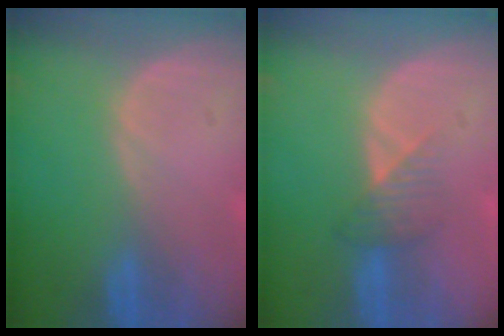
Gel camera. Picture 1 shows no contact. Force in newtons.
{"total": 3.3, "press": 3.0, "slide": 1.2}